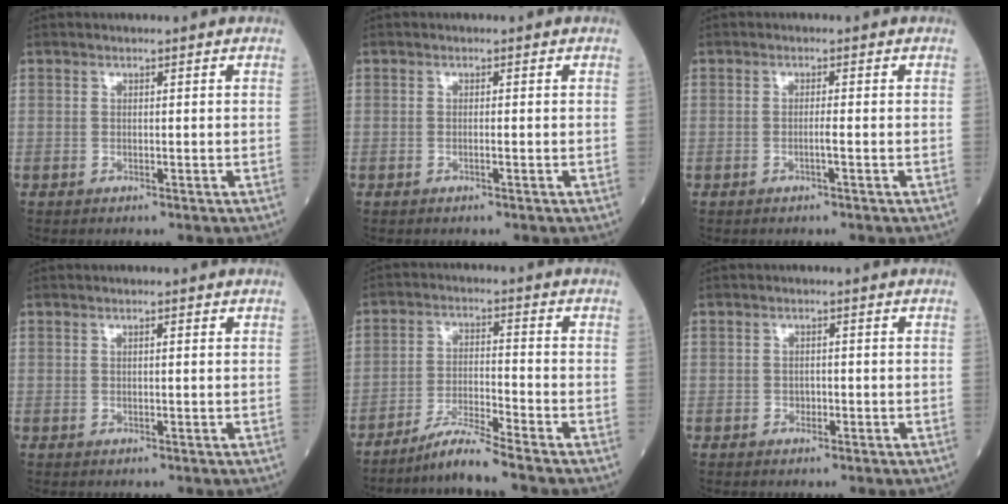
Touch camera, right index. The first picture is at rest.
{"total": 0.5, "force": [-0.2, -0.1, 0.4], "torque": [-0.009, 0.001, -0.004]}
{"total": 1.2, "force": [-0.5, -0.3, 1.0], "torque": [-0.019, 0.000, -0.010]}
{"total": 0.6, "force": [0.3, 0.1, 0.5], "torque": [-0.011, 0.001, 0.004]}
{"total": 5.8, "force": [-5.1, -1.4, 2.2], "torque": [-0.042, -0.022, -0.099]}
{"total": 1.0, "force": [-0.4, 0.8, 0.5], "torque": [-0.006, 0.003, -0.005]}